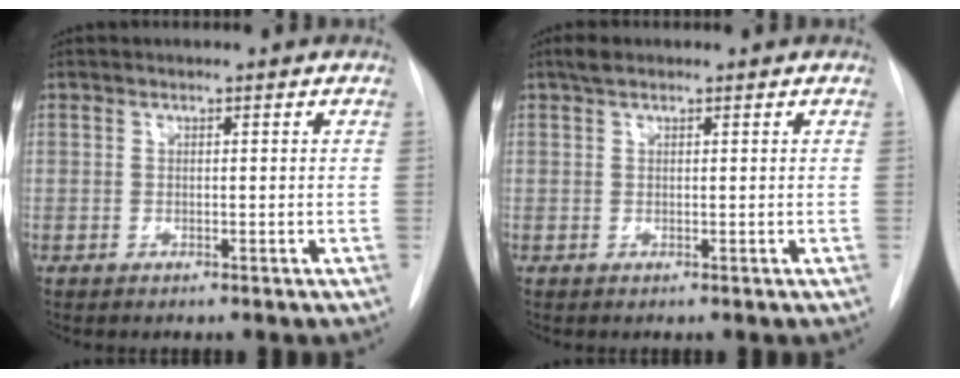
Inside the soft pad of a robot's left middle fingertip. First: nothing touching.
{"total": 1.5, "force": [1.1, 0.6, 0.8], "torque": [-0.020, 0.014, 0.020]}